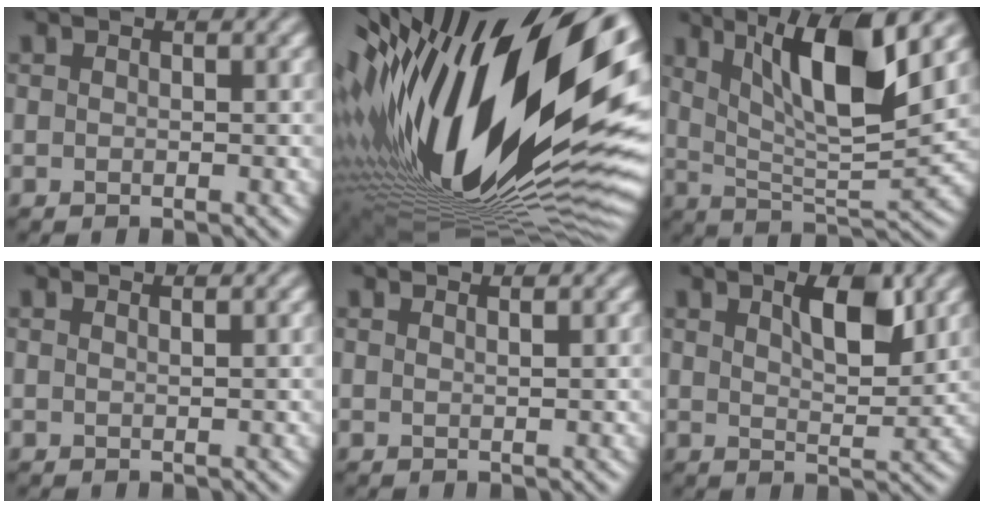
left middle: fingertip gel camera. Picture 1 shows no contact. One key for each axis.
{"total": 21.3, "fx": 3.1, "fy": 9.1, "fz": 19.0, "tx": -0.345, "ty": -0.041, "tz": 0.047}
{"total": 9.9, "fx": 4.3, "fy": 2.5, "fz": 8.5, "tx": -0.141, "ty": -0.005, "tz": 0.079}
{"total": 1.1, "fx": 0.8, "fy": 0.4, "fz": 0.6, "tx": 0.000, "ty": -0.004, "tz": 0.001}
{"total": 1.5, "fx": 1.0, "fy": 0.5, "fz": 0.9, "tx": 0.000, "ty": 0.000, "tz": 0.000}
{"total": 4.1, "fx": 2.1, "fy": 1.3, "fz": 3.3, "tx": -0.053, "ty": 0.000, "tz": 0.035}